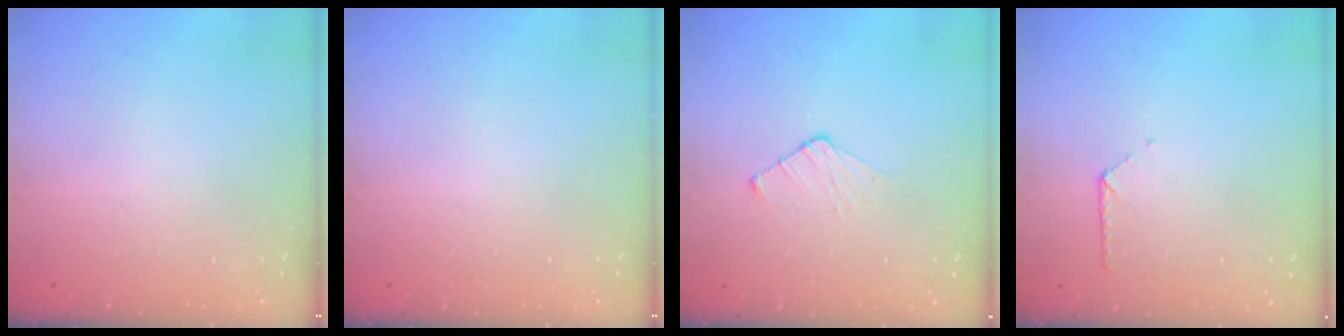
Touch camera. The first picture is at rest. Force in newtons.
{"total": 0.0}
{"total": 5.2, "press": 5.2, "slide": 0.5}
{"total": 6.9, "press": 6.9, "slide": 0.6}